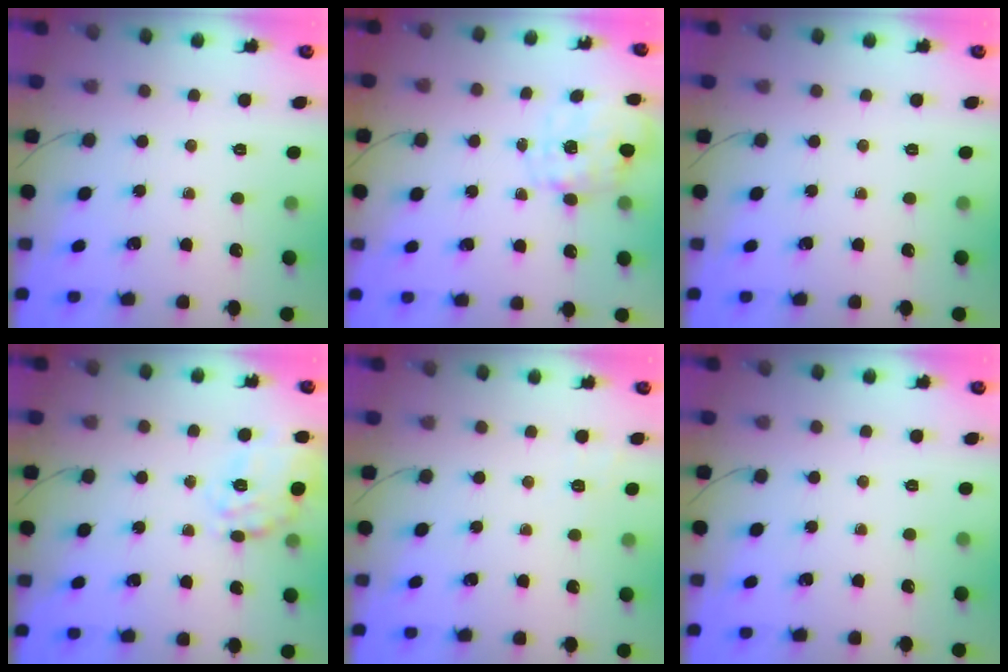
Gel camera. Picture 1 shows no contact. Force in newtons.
{"total": 2.8, "press": 2.7, "slide": 0.9}
{"total": 0.0}
{"total": 19.9, "press": 19.9, "slide": 1.6}
{"total": 1.5, "press": 0.4, "slide": 1.4}
{"total": 0.0}